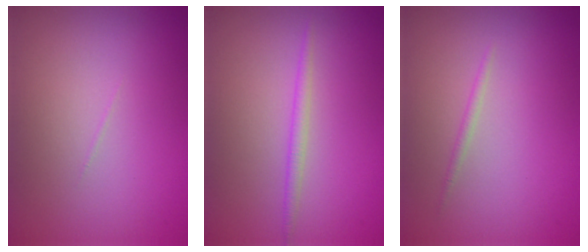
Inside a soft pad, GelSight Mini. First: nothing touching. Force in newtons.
{"total": 1.2, "press": 1.2, "slide": 0.1}
{"total": 0.6, "press": 0.6, "slide": 0.0}